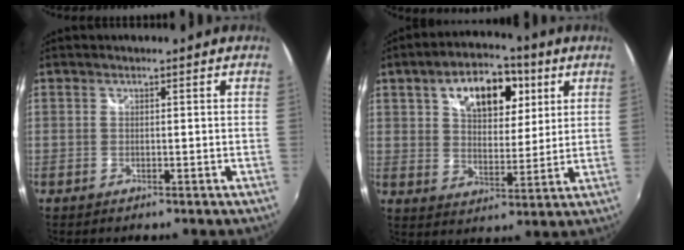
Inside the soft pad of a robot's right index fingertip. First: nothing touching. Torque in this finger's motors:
{"motor_torque": [0.47, 0.30, 0.64, 0.13]}